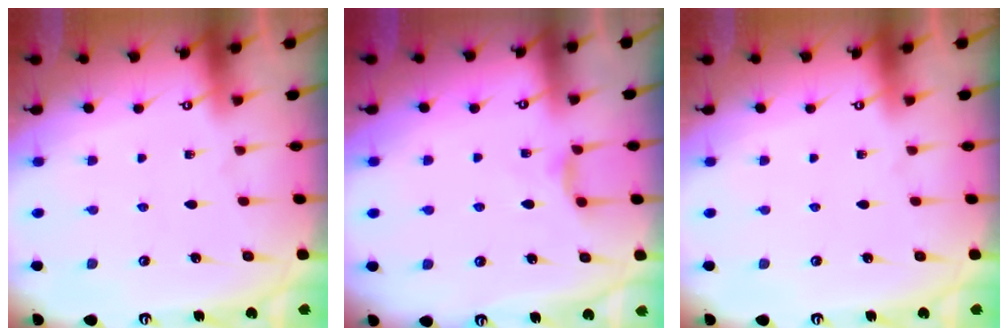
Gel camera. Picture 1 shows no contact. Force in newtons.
{"total": 4.4, "press": 4.3, "slide": 0.7}
{"total": 0.0}